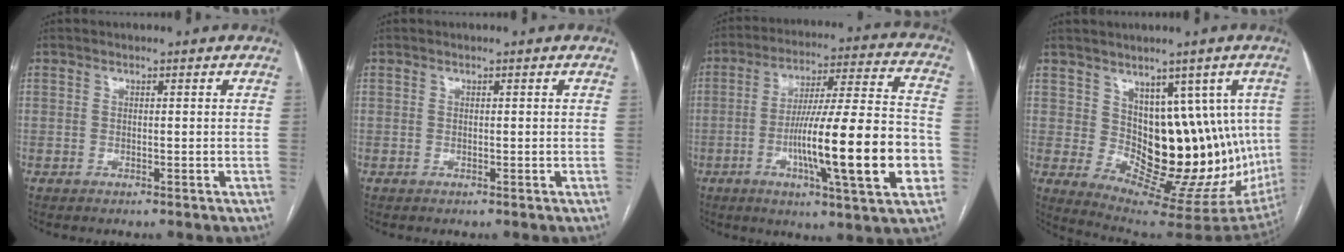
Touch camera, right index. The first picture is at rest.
{"total": 0.0}
{"total": 21.3, "force": [-5.2, 1.3, 20.6], "torque": [-0.306, 0.001, -0.077]}
{"total": 14.1, "force": [2.3, 7.8, 11.5], "torque": [-0.130, 0.013, 0.057]}